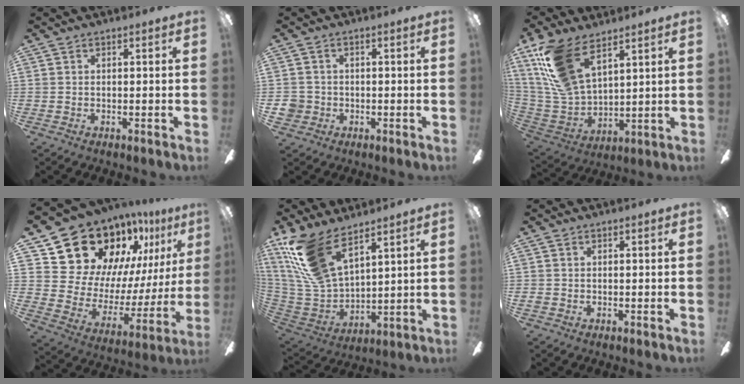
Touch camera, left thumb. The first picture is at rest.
{"total": 4.0, "force": [-0.9, 3.7, 0.9], "torque": [-0.025, 0.009, -0.015]}
{"total": 19.0, "force": [11.4, 9.0, 12.2], "torque": [-0.284, -0.039, 0.211]}
{"total": 21.1, "force": [16.3, 11.6, 6.5], "torque": [-0.115, -0.129, 0.313]}
{"total": 19.9, "force": [12.7, 8.6, 12.6], "torque": [-0.302, -0.056, 0.231]}
{"total": 0.8, "force": [0.0, 0.7, 0.4], "torque": [-0.007, 0.005, 0.000]}